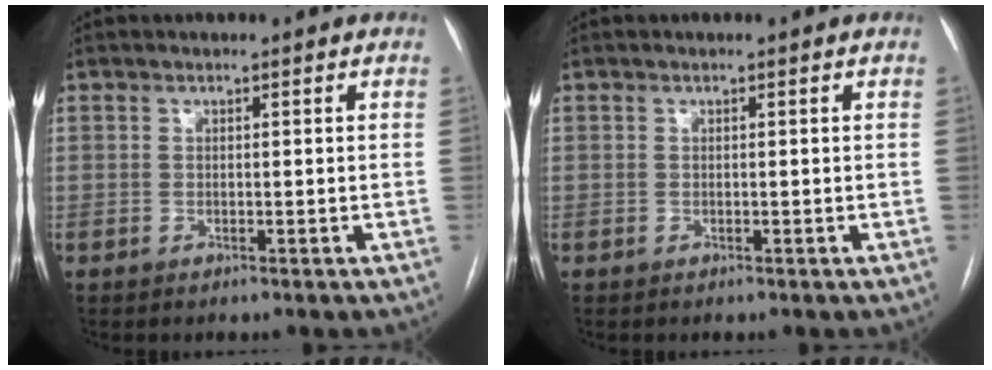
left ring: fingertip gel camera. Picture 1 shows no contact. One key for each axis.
{"total": 0.0}